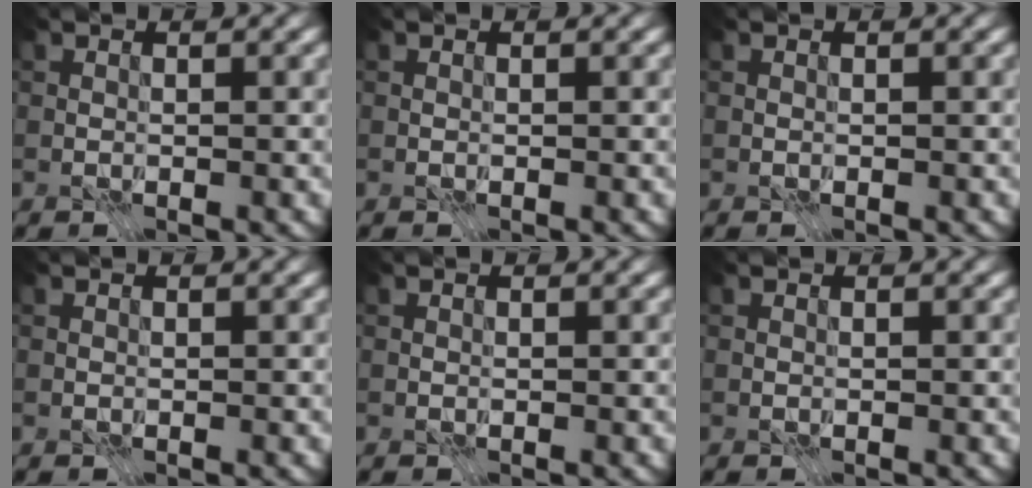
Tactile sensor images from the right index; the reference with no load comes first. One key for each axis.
{"total": 0.0}
{"total": 0.0}
{"total": 0.0}
{"total": 0.0}
{"total": 0.0}